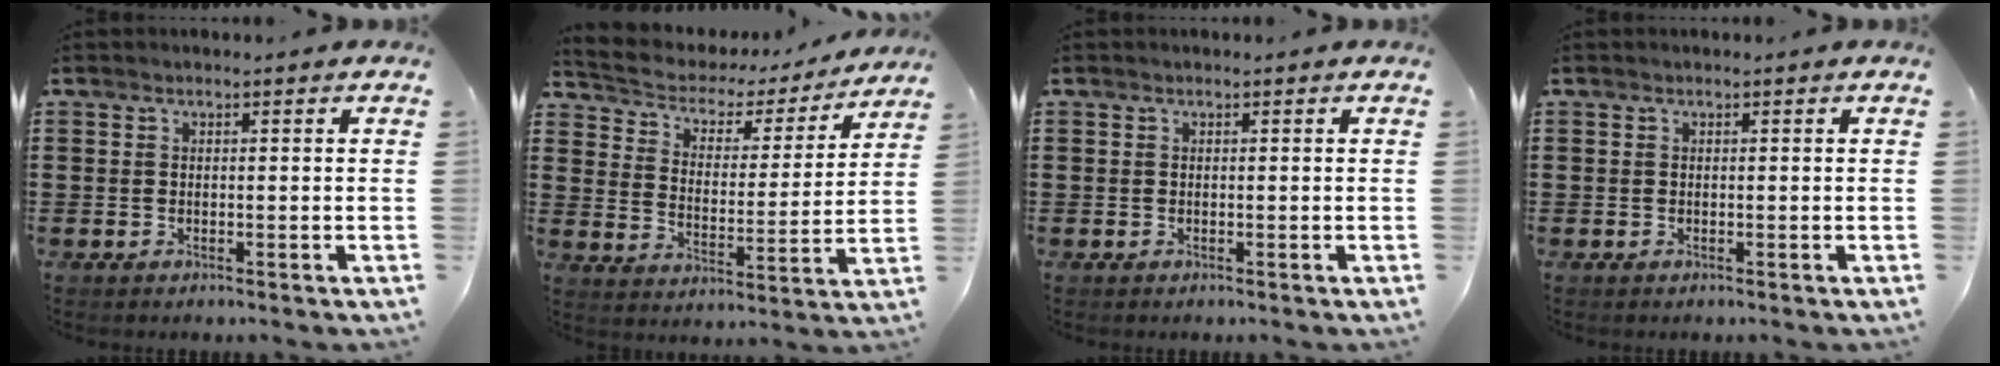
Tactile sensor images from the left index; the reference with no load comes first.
{"total": 3.2, "force": [2.6, 1.7, 0.6], "torque": [-0.033, -0.019, 0.033]}
{"total": 0.0}
{"total": 0.0}